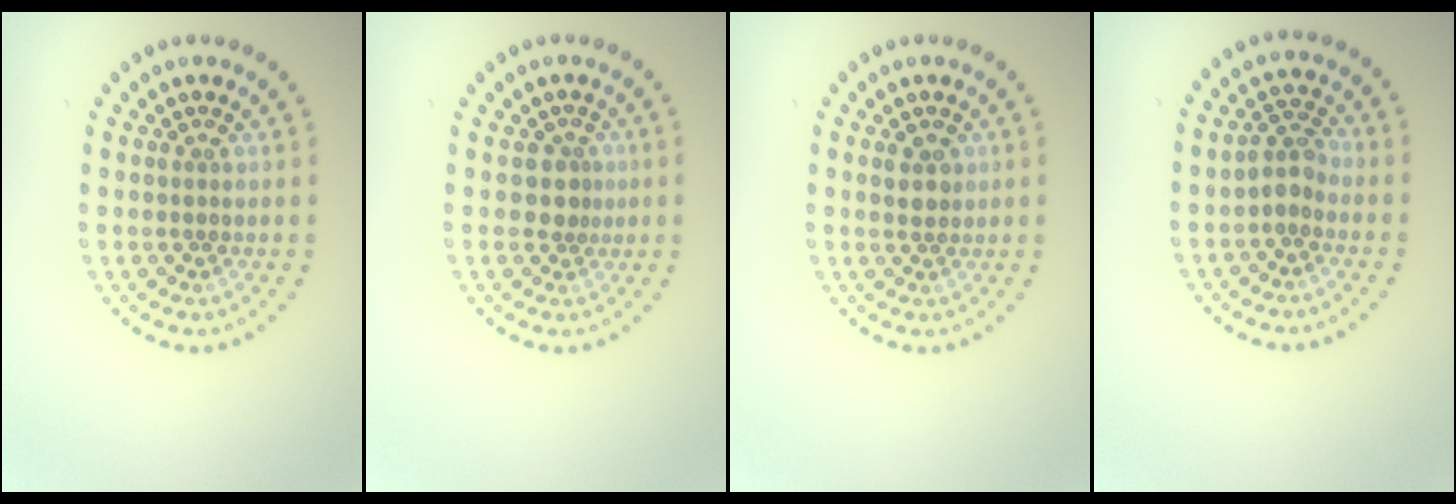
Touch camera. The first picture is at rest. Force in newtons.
{"total": 1.8, "press": 1.2, "slide": 1.3}
{"total": 1.6, "press": 1.5, "slide": 0.6}
{"total": 1.8, "press": 1.6, "slide": 0.9}